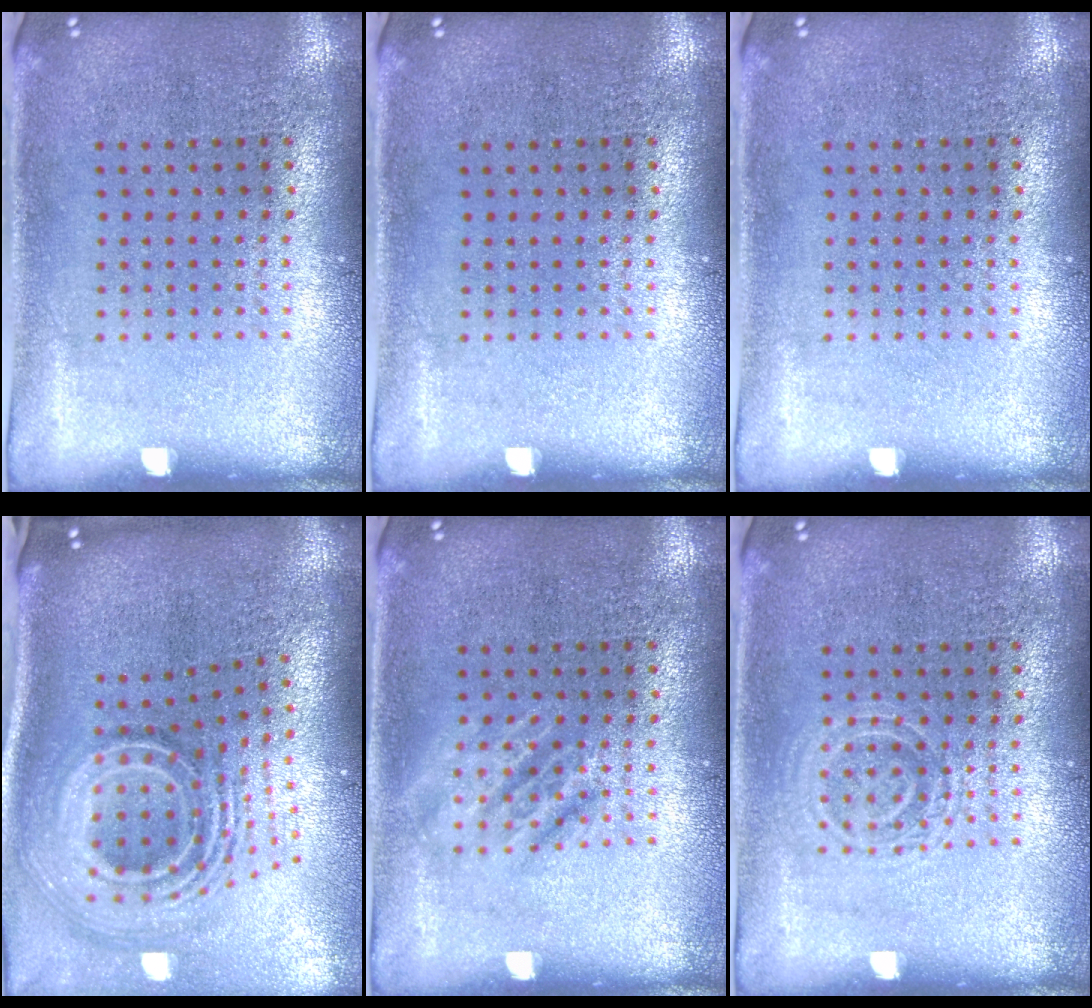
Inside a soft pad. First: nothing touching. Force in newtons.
{"total": 0.0}
{"total": 0.0}
{"total": 3.2, "press": 2.0, "slide": 2.4}
{"total": 1.9, "press": 1.9, "slide": 0.3}
{"total": 1.7, "press": 1.7, "slide": 0.4}